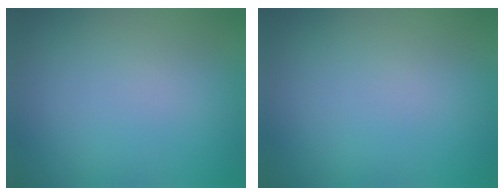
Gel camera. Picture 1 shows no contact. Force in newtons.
{"total": 0.0}